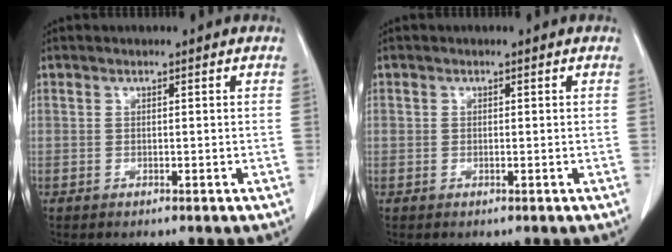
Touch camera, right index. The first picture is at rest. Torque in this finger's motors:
{"motor_torque": [0.02, 0.09, 0.04, 0.00]}